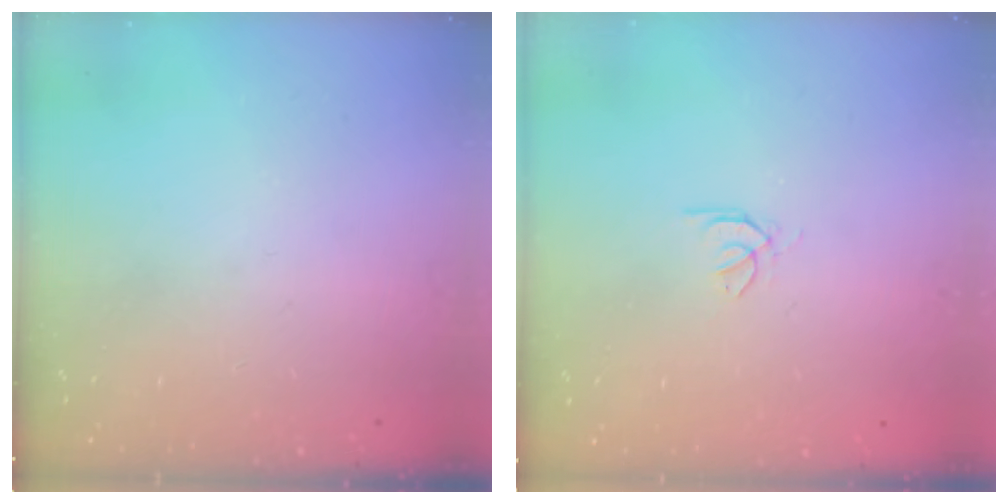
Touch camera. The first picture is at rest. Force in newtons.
{"total": 0.5, "press": 0.4, "slide": 0.3}